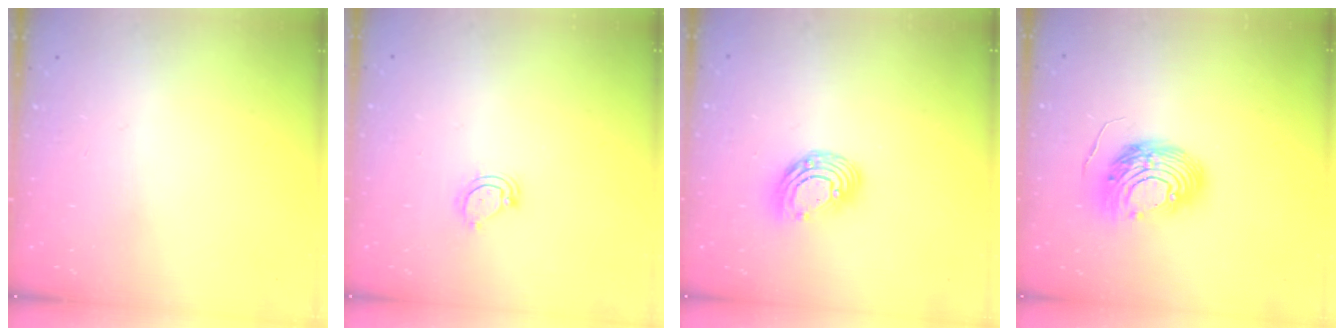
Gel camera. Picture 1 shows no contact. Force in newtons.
{"total": 5.3, "press": 5.3, "slide": 0.4}
{"total": 10.5, "press": 10.4, "slide": 1.1}
{"total": 13.3, "press": 13.1, "slide": 2.3}